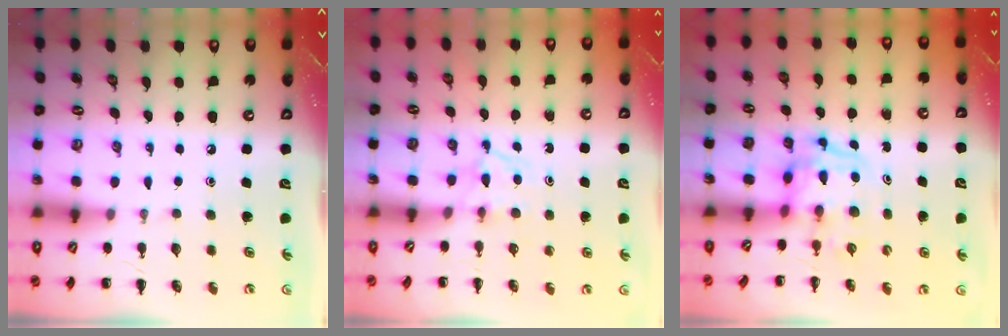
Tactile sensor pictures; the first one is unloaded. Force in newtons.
{"total": 3.3, "press": 3.1, "slide": 1.2}
{"total": 3.2, "press": 3.2, "slide": 0.6}